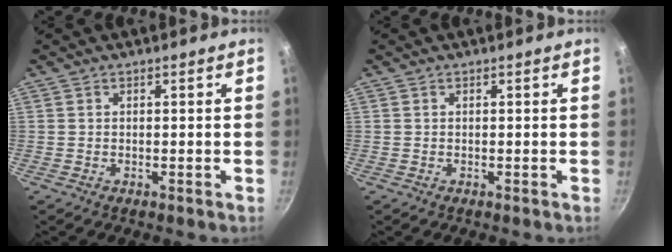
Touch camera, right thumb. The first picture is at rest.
{"total": 0.0}